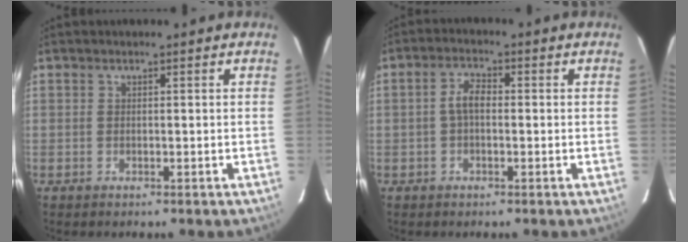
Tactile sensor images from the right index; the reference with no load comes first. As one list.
[{"total": 3.5, "force": [-0.1, 1.8, 3.0], "torque": [-0.063, 0.011, -0.002]}]